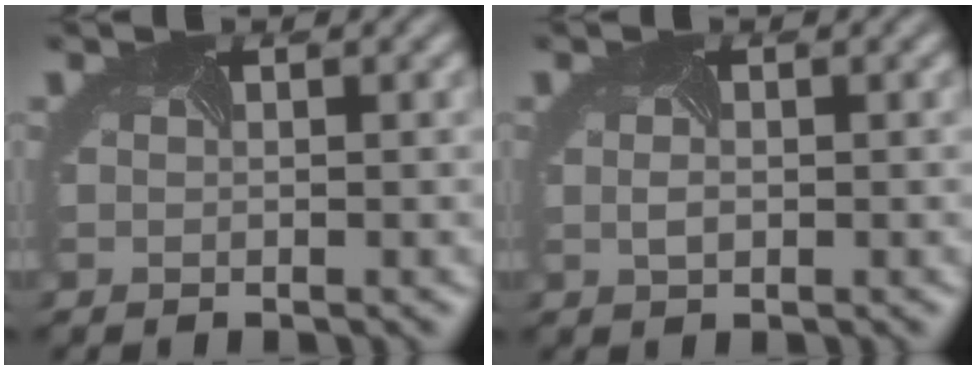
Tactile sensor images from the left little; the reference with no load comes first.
{"total": 1.0, "force": [0.0, 0.8, 0.7], "torque": [-0.025, 0.000, 0.008]}